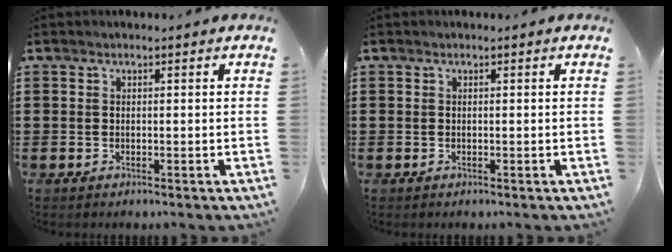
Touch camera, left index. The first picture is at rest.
{"total": 0.0}